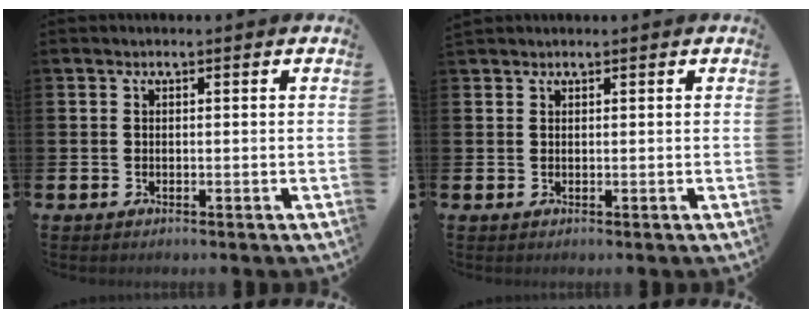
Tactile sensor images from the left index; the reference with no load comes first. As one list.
[{"total": 0.8, "force": [0.8, 0.2, 0.0], "torque": [0.000, 0.003, 0.015]}]